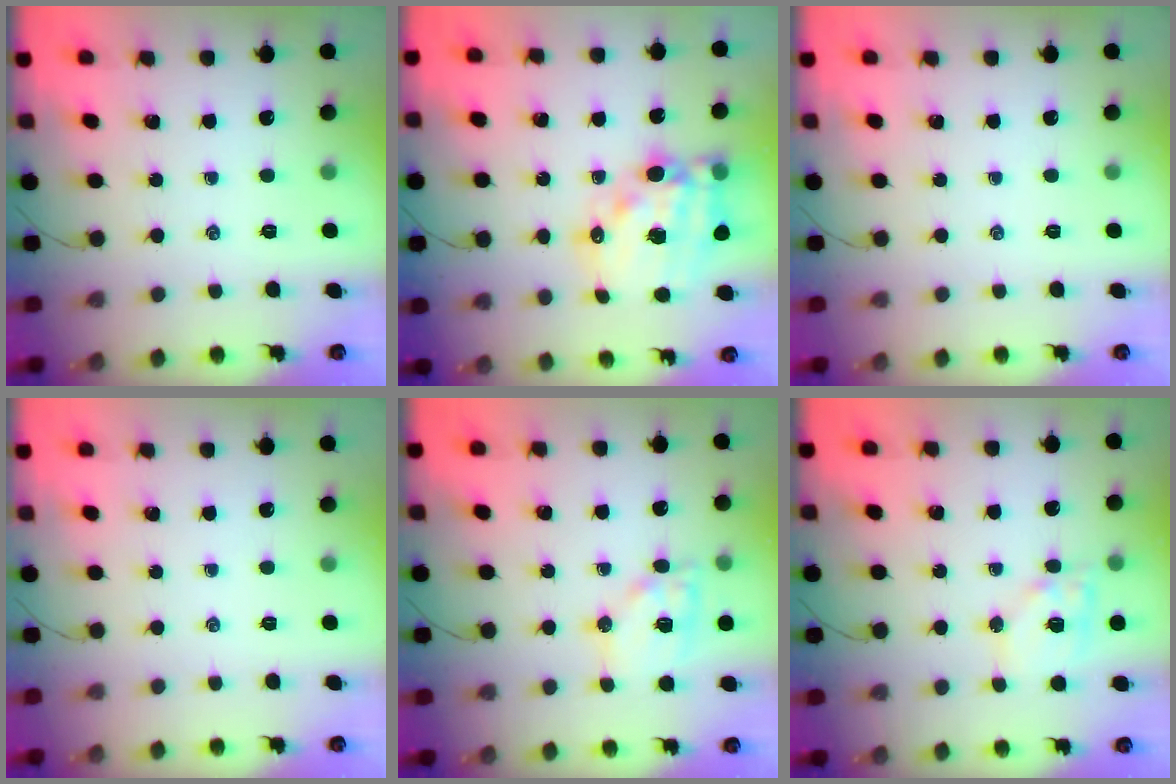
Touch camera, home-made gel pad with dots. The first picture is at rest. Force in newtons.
{"total": 17.3, "press": 16.8, "slide": 3.8}
{"total": 0.0}
{"total": 0.0}
{"total": 12.3, "press": 12.1, "slide": 1.8}
{"total": 11.3, "press": 11.1, "slide": 1.8}